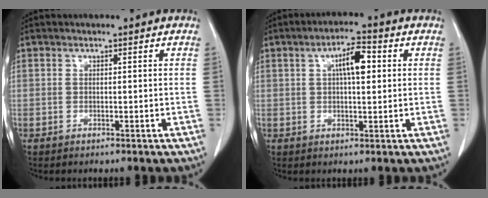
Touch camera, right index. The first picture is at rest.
{"total": 5.8, "force": [1.4, 1.6, 5.3], "torque": [-0.093, 0.012, 0.023]}